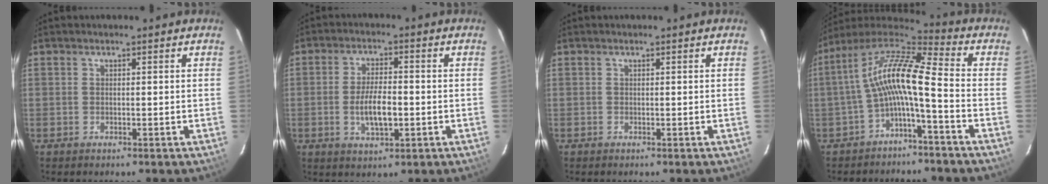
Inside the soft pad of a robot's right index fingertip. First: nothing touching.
{"total": 7.2, "force": [-1.5, 2.7, 6.5], "torque": [-0.129, -0.002, -0.024]}
{"total": 0.0}
{"total": 12.4, "force": [-2.4, 2.2, 12.0], "torque": [-0.238, 0.021, -0.052]}